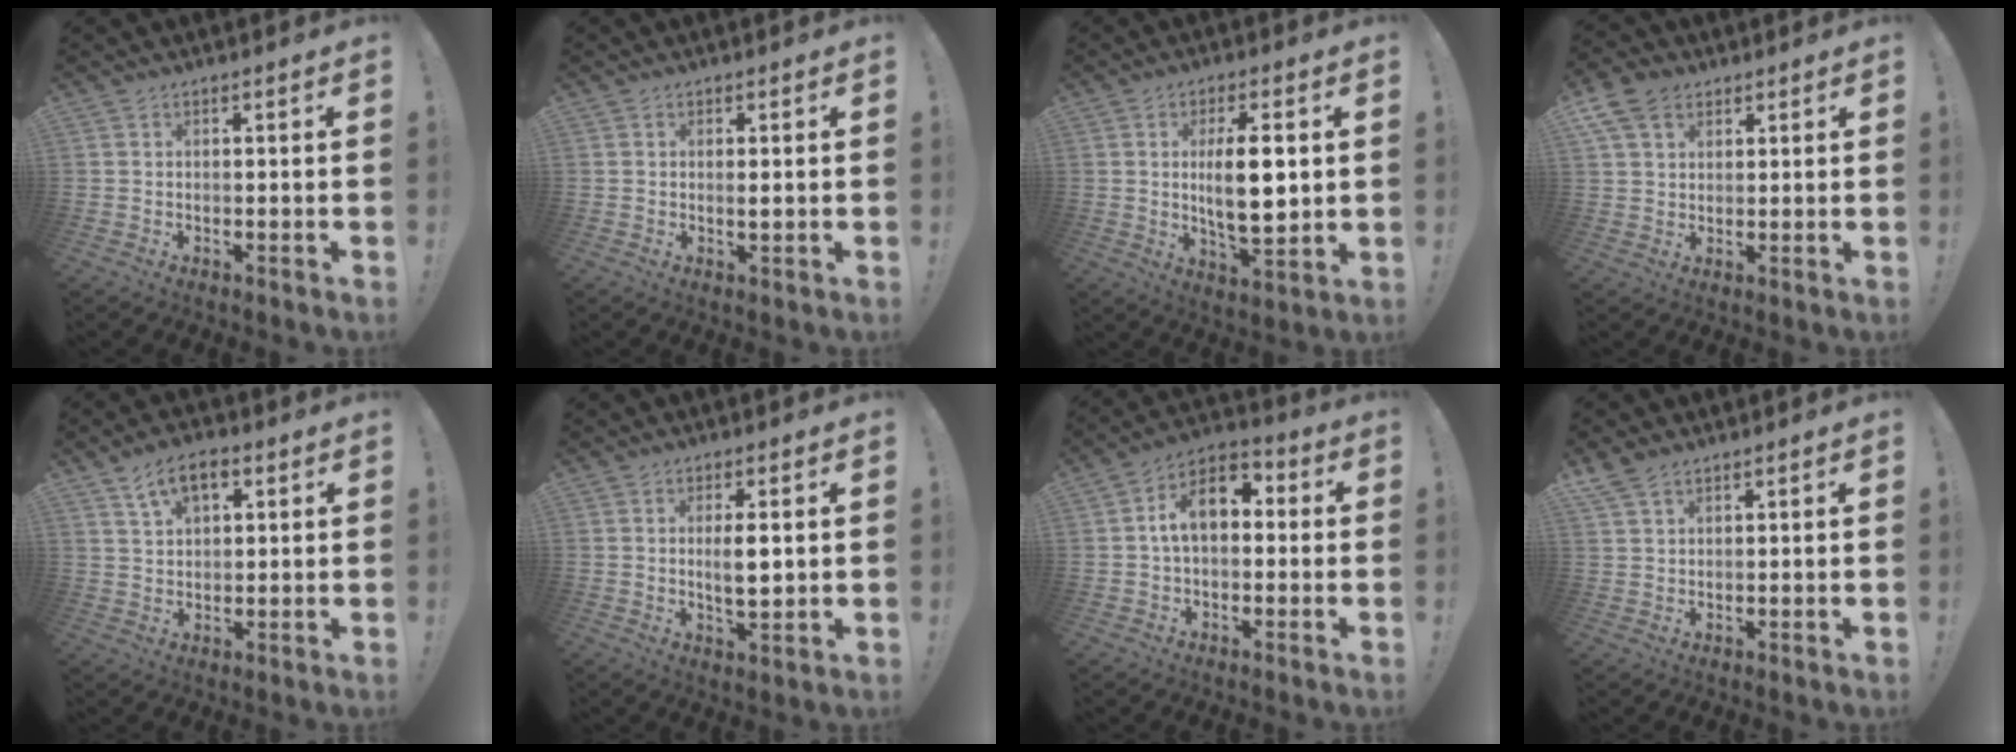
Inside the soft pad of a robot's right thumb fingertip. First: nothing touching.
{"total": 1.3, "force": [0.3, 0.2, 1.3], "torque": [-0.010, -0.008, 0.002]}
{"total": 12.5, "force": [1.7, 4.3, 11.6], "torque": [-0.198, -0.010, 0.021]}
{"total": 9.0, "force": [4.4, 6.4, 4.5], "torque": [-0.072, -0.009, 0.088]}
{"total": 8.2, "force": [4.1, 4.6, 5.4], "torque": [-0.082, -0.004, 0.076]}
{"total": 5.7, "force": [0.8, 1.8, 5.4], "torque": [-0.085, -0.012, 0.009]}
{"total": 11.0, "force": [1.9, 6.9, 8.4], "torque": [-0.128, 0.009, 0.035]}
{"total": 4.4, "force": [3.4, 2.0, 1.9], "torque": [-0.033, -0.014, 0.066]}